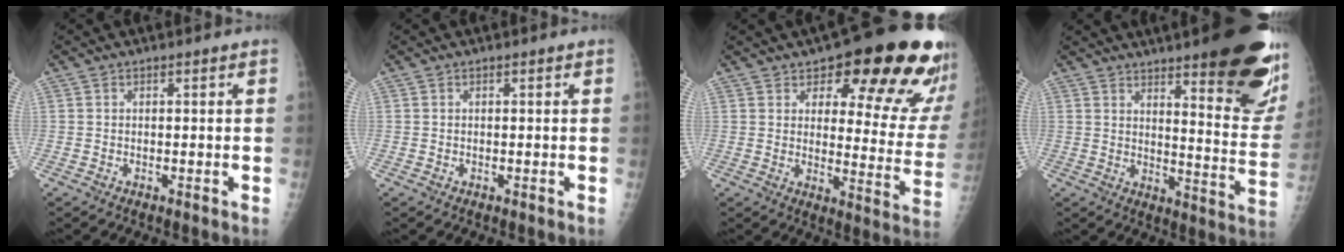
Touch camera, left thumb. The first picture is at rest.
{"total": 0.0}
{"total": 22.7, "force": [14.0, 8.0, 16.0], "torque": [-0.155, -0.072, 0.175]}
{"total": 25.6, "force": [16.1, 5.9, 19.0], "torque": [-0.200, -0.082, 0.207]}